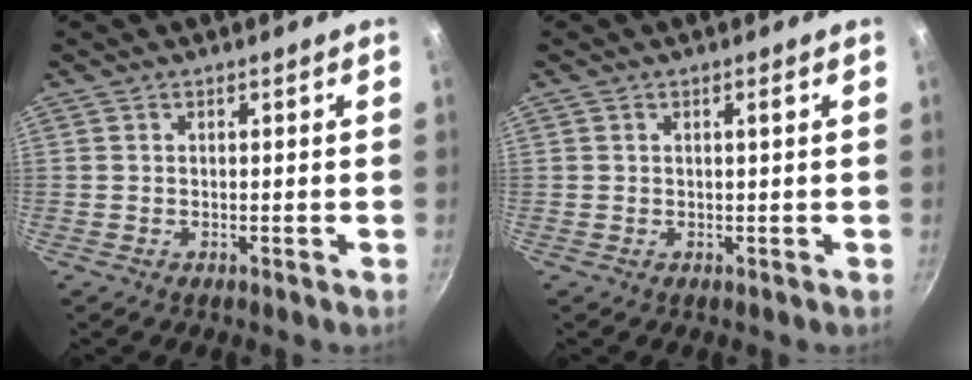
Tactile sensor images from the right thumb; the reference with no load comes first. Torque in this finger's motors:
{"motor_torque": [0.03, 0.24, 0.23, 0.20, -0.04]}